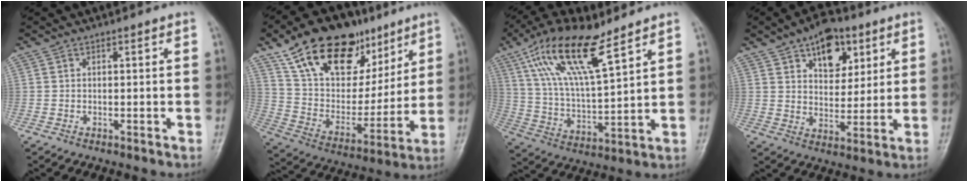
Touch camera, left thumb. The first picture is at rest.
{"total": 25.0, "force": [14.6, 14.4, 14.3], "torque": [-0.198, -0.029, 0.258]}
{"total": 16.6, "force": [9.9, 4.9, 12.4], "torque": [-0.231, -0.030, 0.196]}
{"total": 11.5, "force": [5.8, 7.0, 7.2], "torque": [-0.068, -0.023, 0.089]}